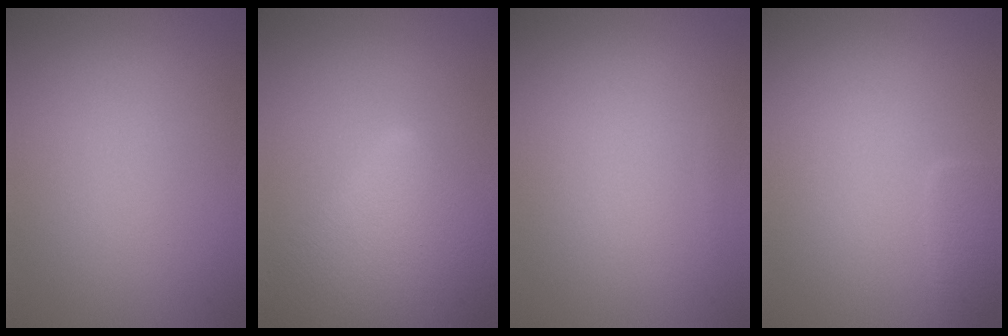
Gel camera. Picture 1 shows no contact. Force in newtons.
{"total": 8.5, "press": 8.5, "slide": 0.3}
{"total": 0.0}
{"total": 1.5, "press": 1.5, "slide": 0.1}